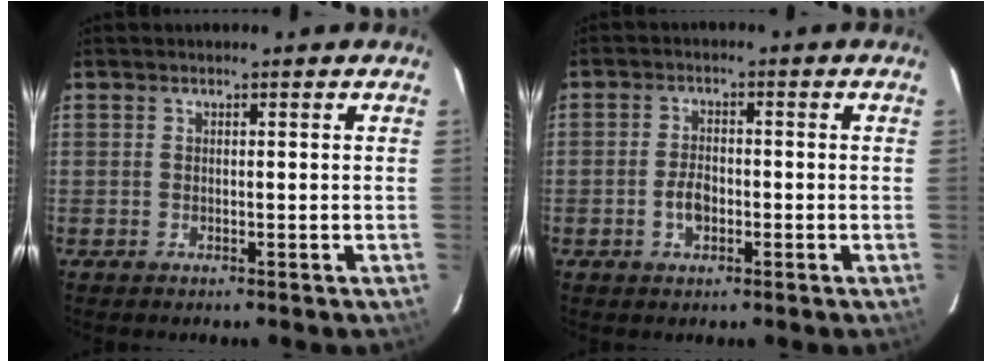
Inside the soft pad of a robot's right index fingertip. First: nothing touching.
{"total": 3.6, "force": [-1.2, 2.3, 2.5], "torque": [-0.051, 0.003, -0.019]}